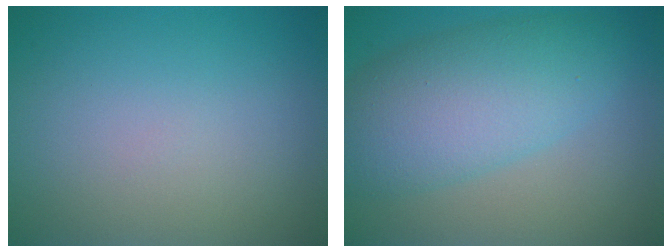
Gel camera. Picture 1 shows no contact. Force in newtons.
{"total": 7.5, "press": 7.5, "slide": 0.2}